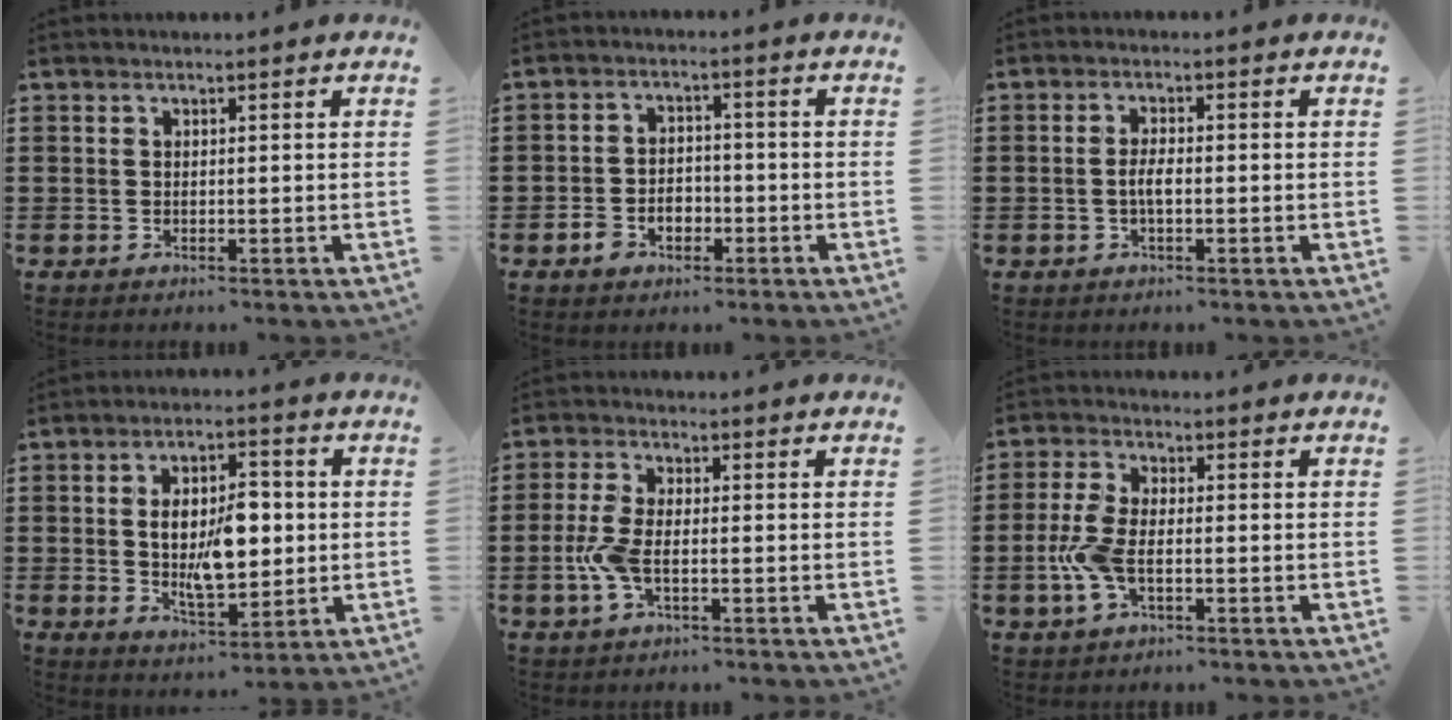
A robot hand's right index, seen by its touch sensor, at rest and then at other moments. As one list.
[{"total": 3.7, "force": [-2.0, 2.6, 1.6], "torque": [-0.041, 0.005, -0.042]}, {"total": 2.6, "force": [-0.7, 0.6, 2.4], "torque": [-0.051, -0.001, -0.016]}, {"total": 8.7, "force": [0.2, 4.3, 7.5], "torque": [-0.129, -0.001, -0.004]}, {"total": 4.8, "force": [-1.2, 2.0, 4.2], "torque": [-0.109, -0.007, -0.029]}, {"total": 6.0, "force": [-1.4, 2.8, 5.1], "torque": [-0.132, -0.007, -0.035]}]